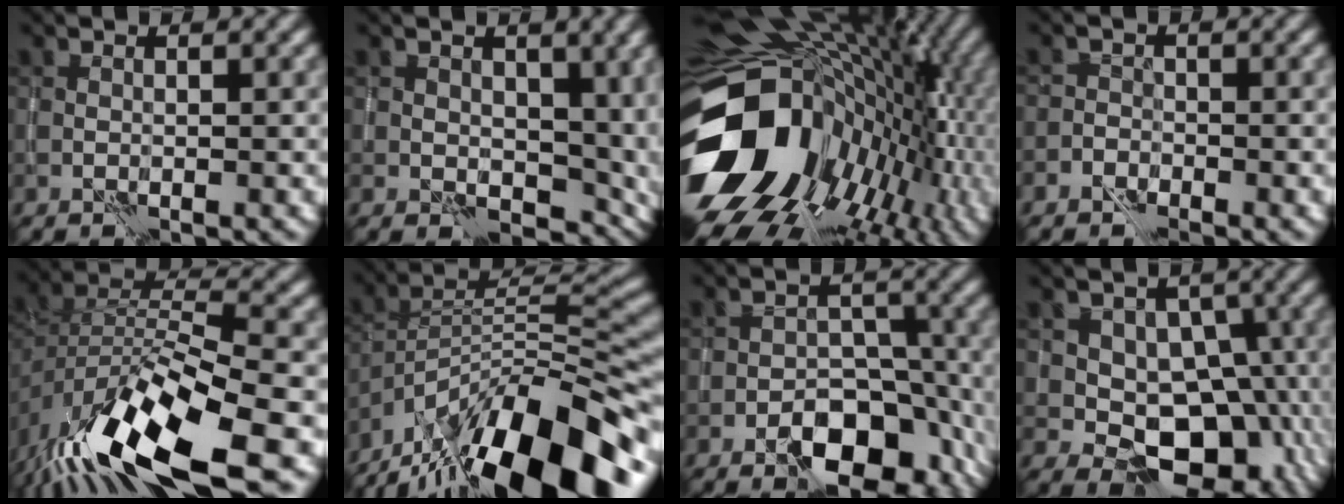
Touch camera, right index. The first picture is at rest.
{"total": 6.4, "force": [0.1, 4.4, 4.6], "torque": [-0.045, -0.014, 0.004]}
{"total": 18.0, "force": [-2.3, 13.5, 11.6], "torque": [-0.240, -0.038, -0.014]}
{"total": 1.4, "force": [-1.2, 0.7, -0.2], "torque": [0.021, 0.009, -0.031]}
{"total": 12.8, "force": [-7.6, 4.8, 9.1], "torque": [-0.168, -0.012, -0.136]}
{"total": 16.7, "force": [-12.3, 4.8, 10.2], "torque": [-0.191, 0.015, -0.212]}
{"total": 9.7, "force": [-5.6, 5.3, 5.8], "torque": [-0.061, 0.005, -0.090]}
{"total": 9.9, "force": [-1.4, 7.3, 6.6], "torque": [-0.064, -0.013, -0.019]}